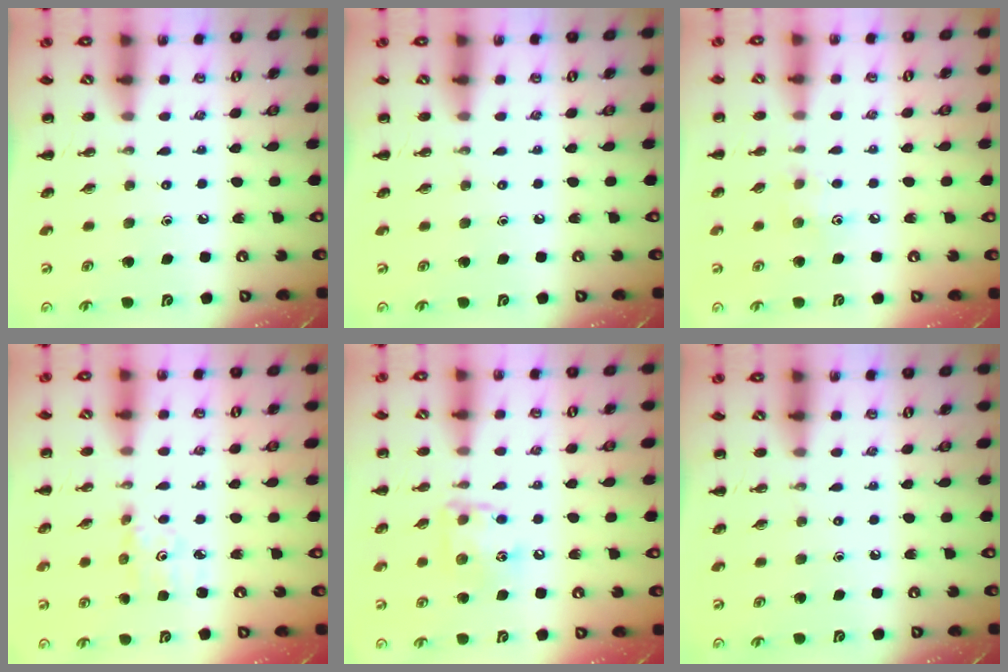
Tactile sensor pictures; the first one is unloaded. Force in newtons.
{"total": 0.0}
{"total": 5.2, "press": 5.1, "slide": 1.3}
{"total": 2.0, "press": 2.0, "slide": 0.2}
{"total": 10.0, "press": 10.0, "slide": 0.7}
{"total": 0.0}